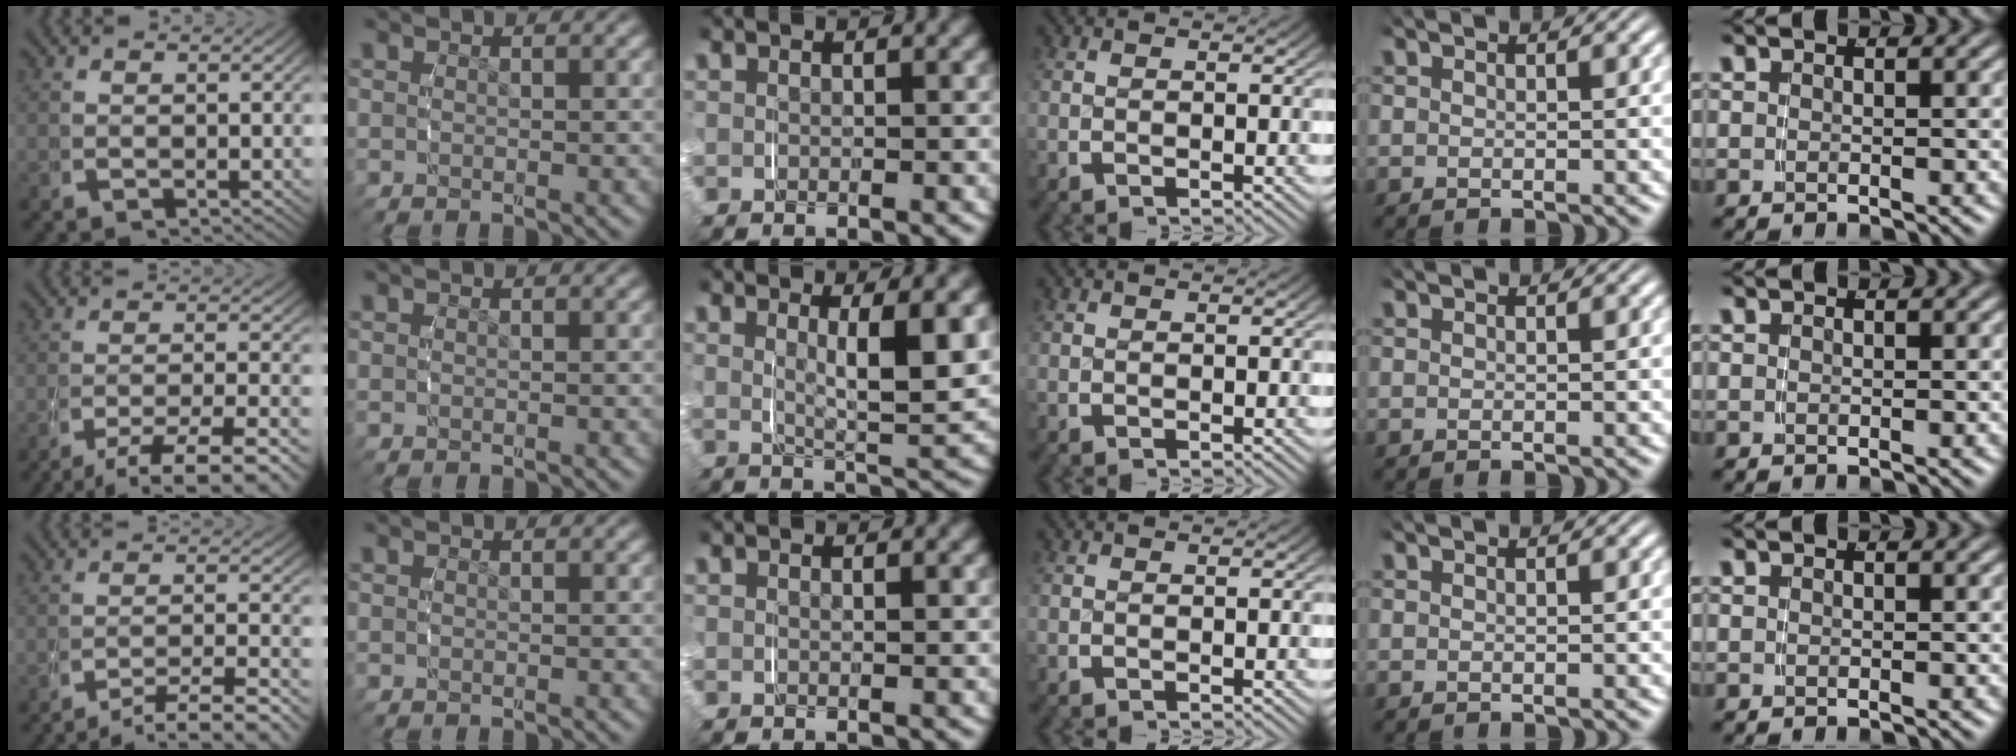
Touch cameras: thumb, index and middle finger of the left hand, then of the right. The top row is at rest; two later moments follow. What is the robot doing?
{"motion": "grasp_and_lifting", "object": "measuring cup"}